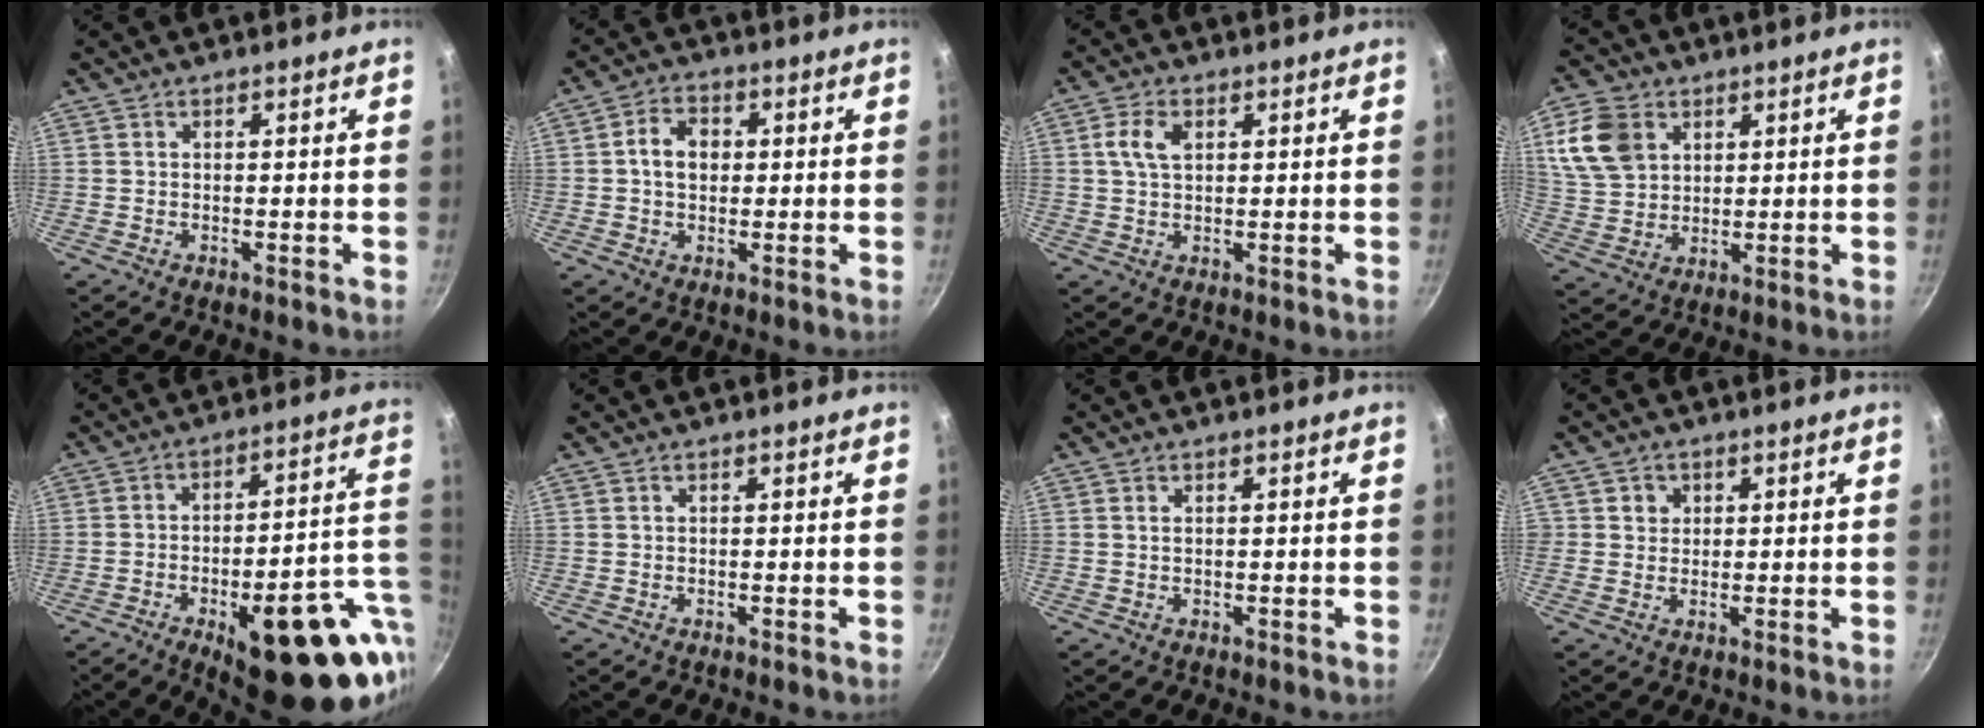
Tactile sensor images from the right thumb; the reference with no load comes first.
{"total": 6.1, "force": [0.5, 4.5, 4.0], "torque": [-0.050, 0.010, 0.001]}
{"total": 5.2, "force": [1.4, 3.0, 3.9], "torque": [-0.070, 0.005, 0.024]}
{"total": 11.2, "force": [4.2, 8.4, 6.1], "torque": [-0.102, -0.001, 0.088]}
{"total": 25.5, "force": [-8.2, 9.8, 22.1], "torque": [-0.246, 0.018, -0.100]}
{"total": 0.0}
{"total": 0.7, "force": [0.2, 0.3, 0.6], "torque": [-0.010, 0.000, 0.004]}
{"total": 2.8, "force": [0.8, 2.6, 0.5], "torque": [0.011, 0.002, 0.008]}